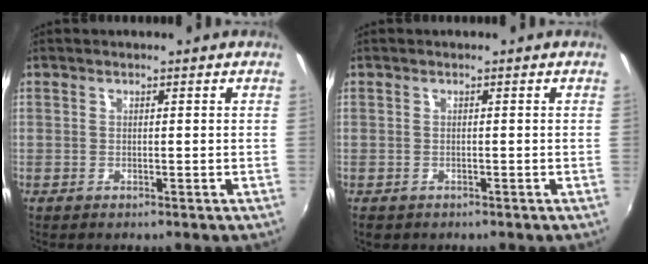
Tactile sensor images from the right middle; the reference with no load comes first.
{"total": 1.3, "force": [-0.8, 1.0, 0.5], "torque": [-0.013, -0.003, -0.010]}